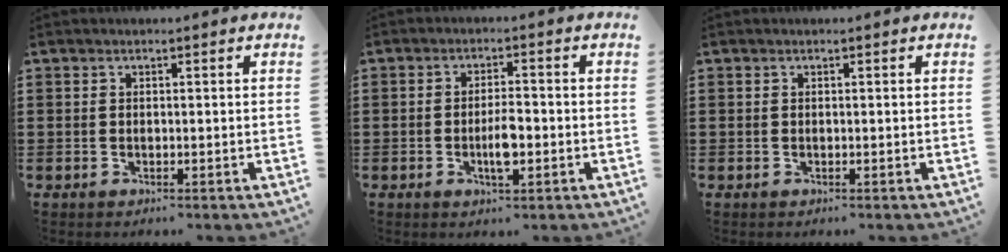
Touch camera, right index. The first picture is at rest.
{"total": 4.3, "force": [-1.1, 1.3, 4.0], "torque": [-0.077, 0.003, -0.022]}
{"total": 0.0}